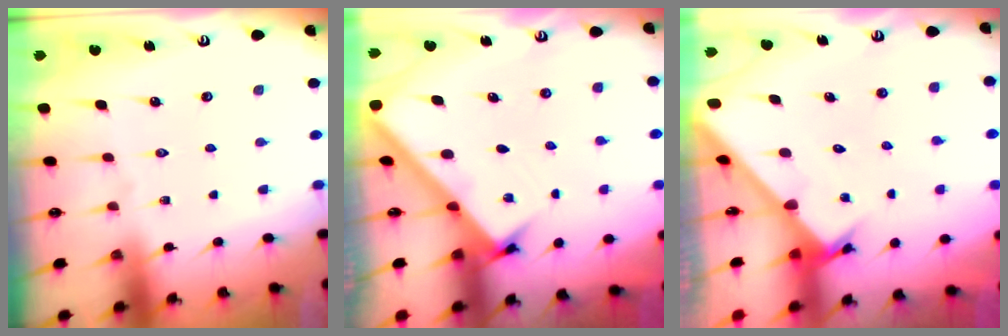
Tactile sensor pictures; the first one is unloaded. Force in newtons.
{"total": 2.8, "press": 2.8, "slide": 0.3}
{"total": 2.2, "press": 2.2, "slide": 0.1}